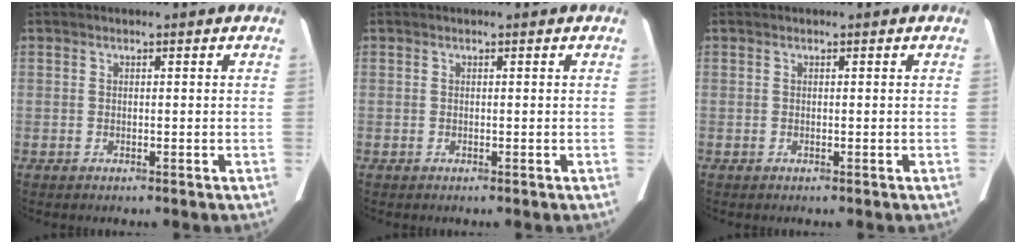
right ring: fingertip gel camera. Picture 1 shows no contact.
{"total": 0.0}
{"total": 0.0}